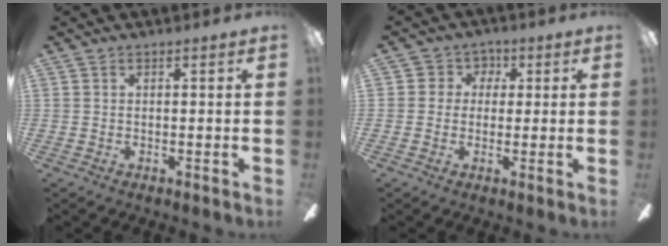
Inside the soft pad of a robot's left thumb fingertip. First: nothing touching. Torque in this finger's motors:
{"motor_torque": [0.33, -0.06, -0.17, 0.11, 0.00]}